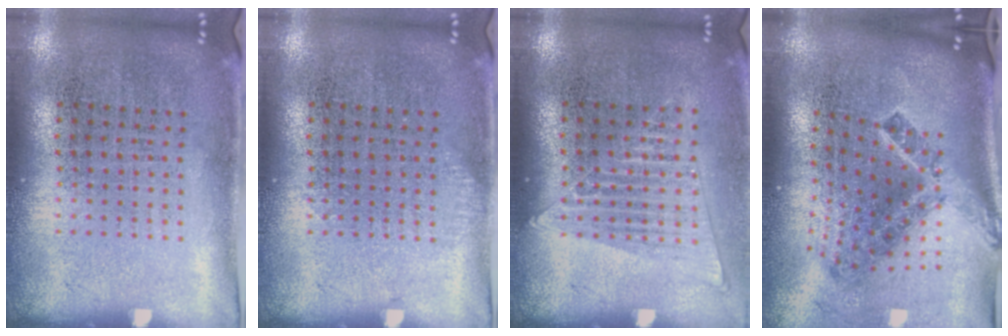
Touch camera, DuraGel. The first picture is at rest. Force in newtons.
{"total": 0.6, "press": 0.6, "slide": 0.2}
{"total": 1.3, "press": 1.2, "slide": 0.5}
{"total": 2.4, "press": 1.5, "slide": 1.9}